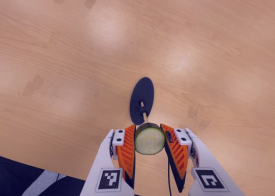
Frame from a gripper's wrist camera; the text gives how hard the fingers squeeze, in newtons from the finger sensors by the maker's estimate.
{"total": 11.0, "left": 10.5, "right": 11.5}